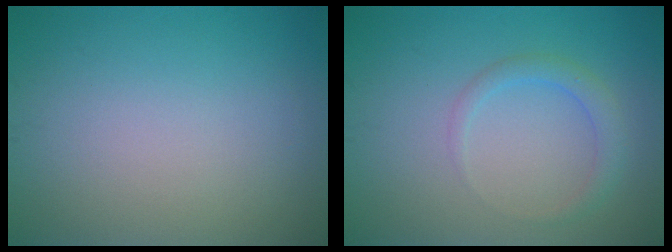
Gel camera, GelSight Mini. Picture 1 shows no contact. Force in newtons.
{"total": 1.9, "press": 1.9, "slide": 0.1}